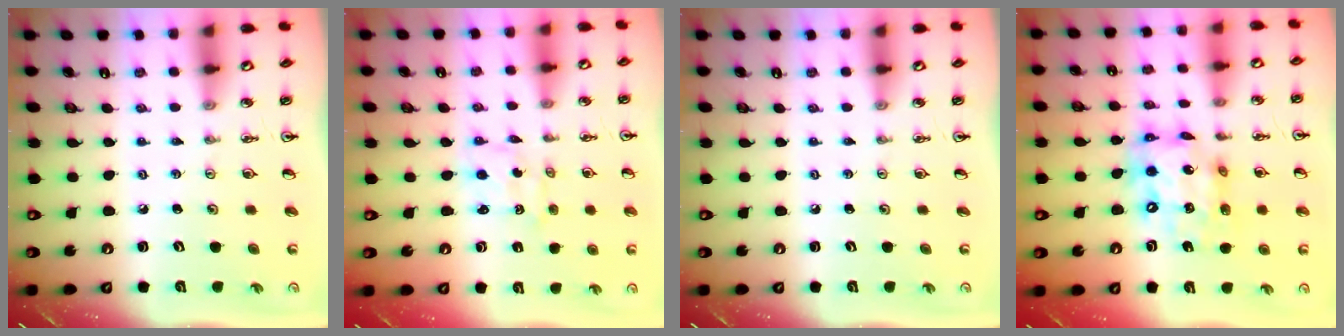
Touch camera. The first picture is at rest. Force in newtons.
{"total": 1.7, "press": 1.4, "slide": 0.9}
{"total": 0.0}
{"total": 14.1, "press": 14.1, "slide": 0.9}